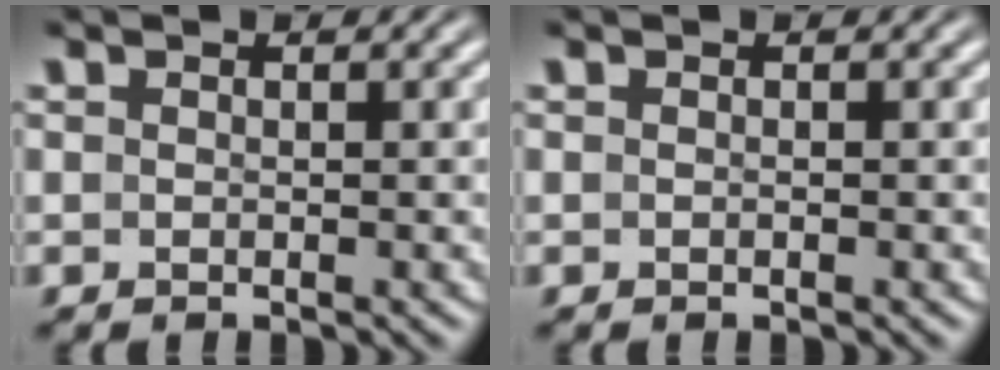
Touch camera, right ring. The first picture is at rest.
{"total": 0.0}